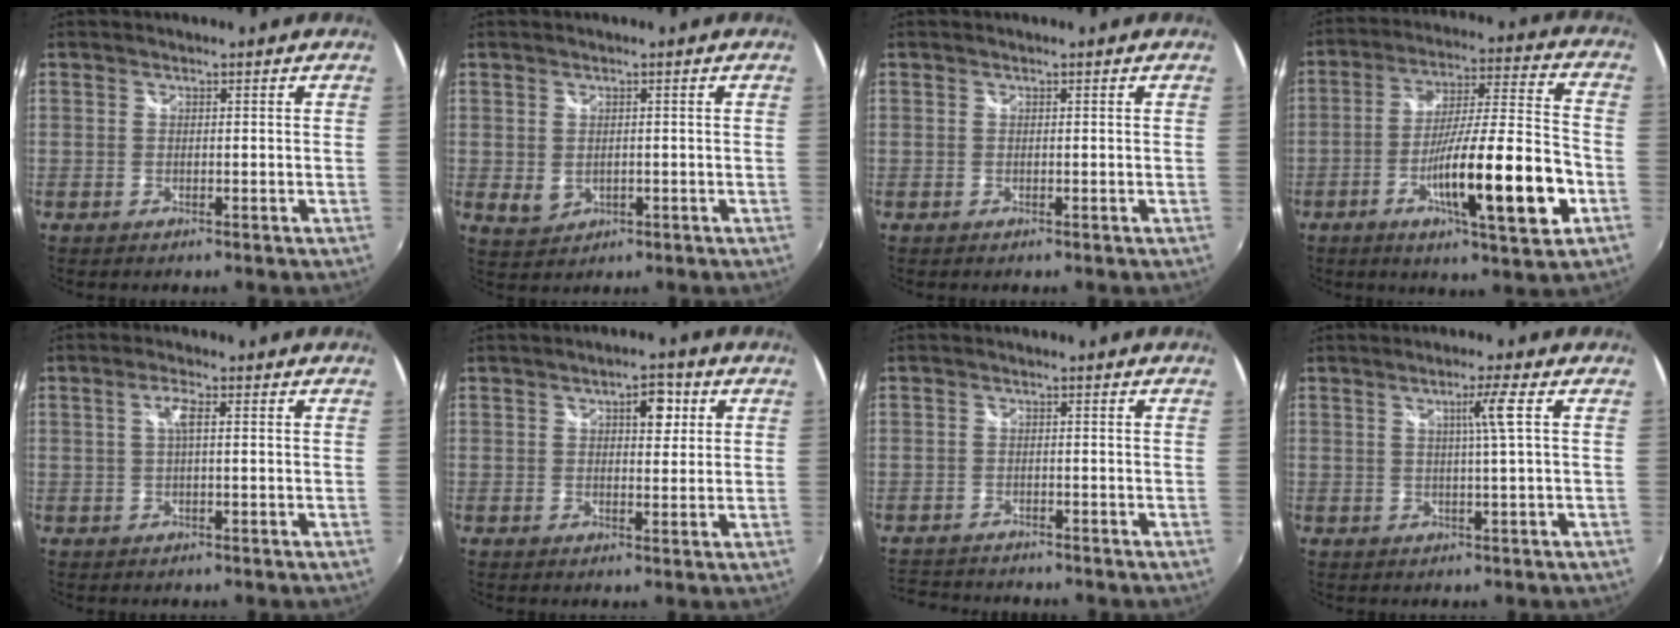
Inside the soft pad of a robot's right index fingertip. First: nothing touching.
{"total": 3.5, "force": [0.0, 2.6, 2.3], "torque": [-0.044, -0.003, 0.008]}
{"total": 0.0}
{"total": 18.8, "force": [-6.5, 1.9, 17.6], "torque": [-0.294, -0.017, -0.106]}
{"total": 2.6, "force": [0.4, 0.3, 2.5], "torque": [-0.050, 0.004, 0.005]}
{"total": 4.7, "force": [1.7, 2.4, 3.7], "torque": [-0.047, 0.013, 0.025]}
{"total": 5.7, "force": [-5.2, 2.0, 0.9], "torque": [-0.041, 0.001, -0.092]}
{"total": 3.8, "force": [0.9, -1.2, 3.5], "torque": [-0.064, -0.003, 0.016]}